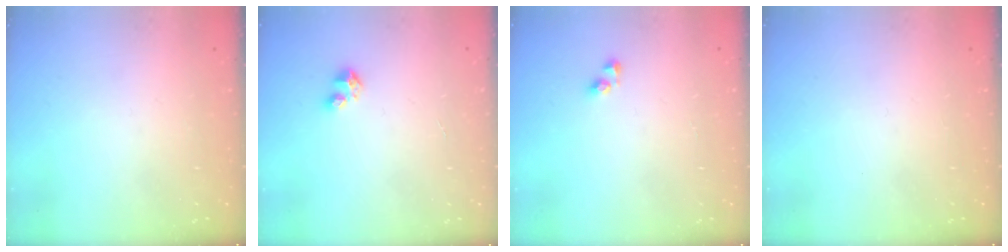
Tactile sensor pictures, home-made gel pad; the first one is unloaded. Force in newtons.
{"total": 2.9, "press": 2.9, "slide": 0.3}
{"total": 3.8, "press": 3.8, "slide": 0.1}
{"total": 0.0}